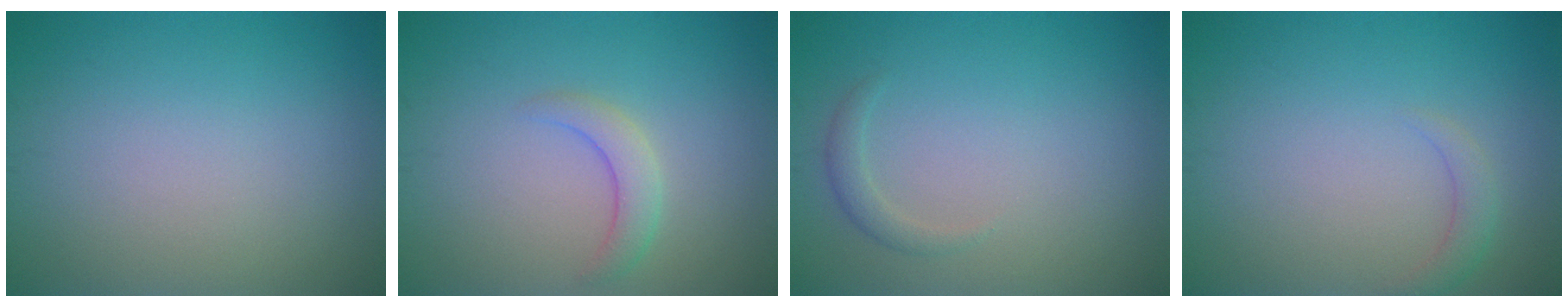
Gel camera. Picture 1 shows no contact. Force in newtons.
{"total": 2.1, "press": 2.1, "slide": 0.3}
{"total": 1.2, "press": 1.2, "slide": 0.1}
{"total": 1.4, "press": 1.4, "slide": 0.2}